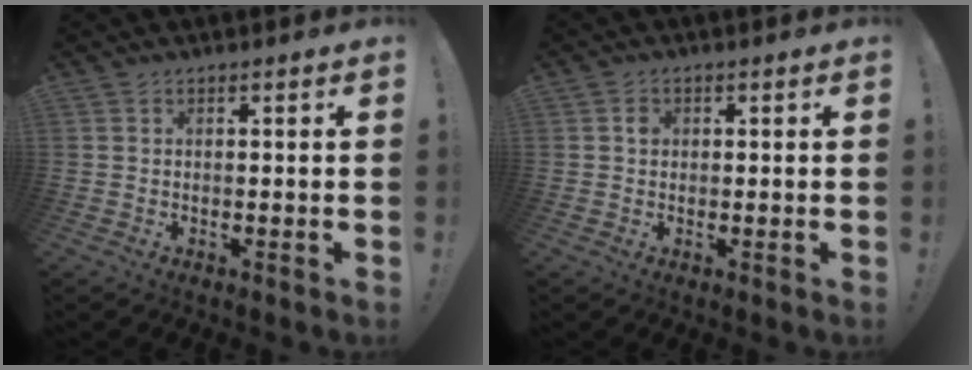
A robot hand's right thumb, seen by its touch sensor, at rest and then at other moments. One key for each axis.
{"total": 1.7, "fx": 0.1, "fy": 1.5, "fz": 0.8, "tx": -0.003, "ty": 0.001, "tz": -0.002}